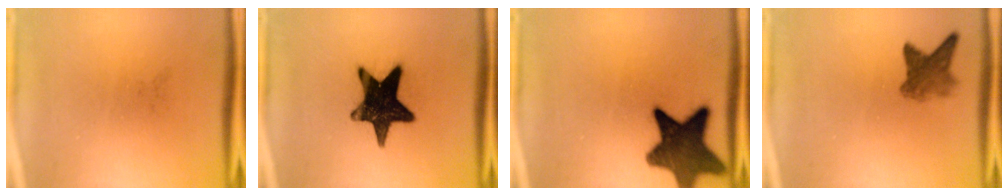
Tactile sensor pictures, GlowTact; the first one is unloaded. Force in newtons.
{"total": 16.4}
{"total": 13.1}
{"total": 4.1}